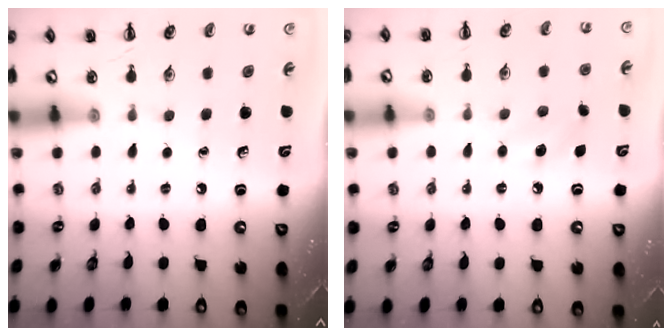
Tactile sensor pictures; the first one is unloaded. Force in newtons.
{"total": 7.4, "press": 7.1, "slide": 2.0}